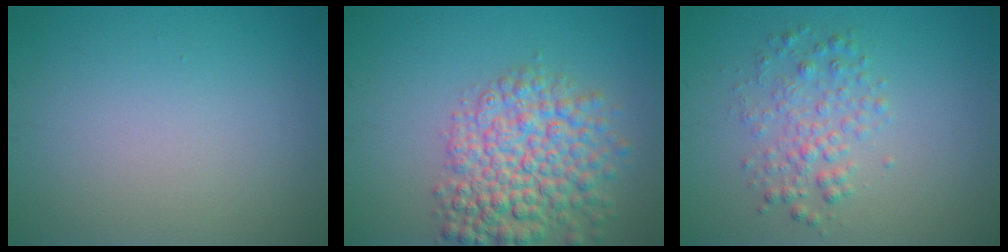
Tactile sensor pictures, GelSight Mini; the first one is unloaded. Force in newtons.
{"total": 7.5, "press": 7.5, "slide": 0.3}
{"total": 2.8, "press": 2.8, "slide": 0.0}